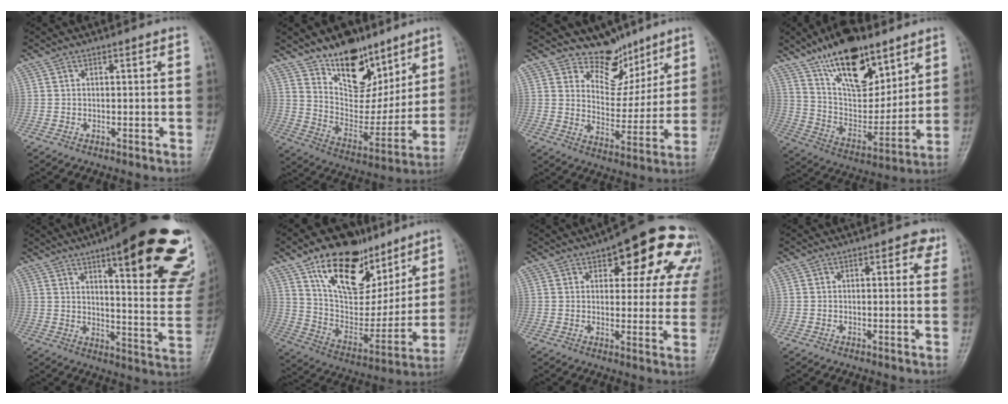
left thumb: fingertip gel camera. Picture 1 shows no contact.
{"total": 17.6, "force": [11.8, 10.1, 8.3], "torque": [-0.068, -0.074, 0.207]}
{"total": 9.9, "force": [7.9, 5.7, 1.5], "torque": [0.022, -0.062, 0.139]}
{"total": 20.6, "force": [13.3, 9.6, 12.5], "torque": [-0.157, -0.068, 0.239]}
{"total": 30.4, "force": [17.1, 7.7, 23.9], "torque": [-0.237, -0.056, 0.227]}
{"total": 23.7, "force": [13.6, 13.3, 14.1], "torque": [-0.173, -0.046, 0.236]}
{"total": 17.8, "force": [8.7, 7.8, 13.4], "torque": [-0.123, -0.007, 0.104]}
{"total": 3.3, "force": [1.6, 1.7, 2.4], "torque": [-0.009, -0.001, 0.010]}